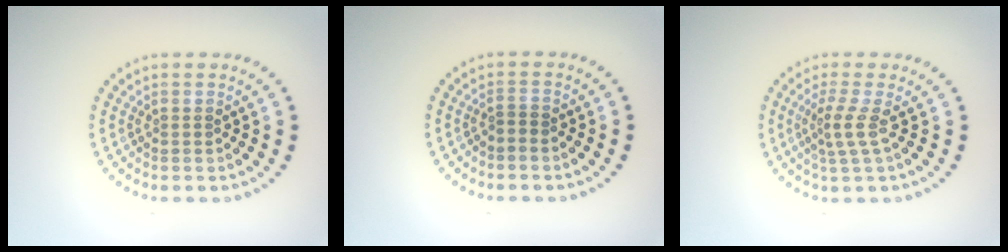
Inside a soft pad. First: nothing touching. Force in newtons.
{"total": 0.6, "press": 0.3, "slide": 0.5}
{"total": 2.2, "press": 1.5, "slide": 1.6}